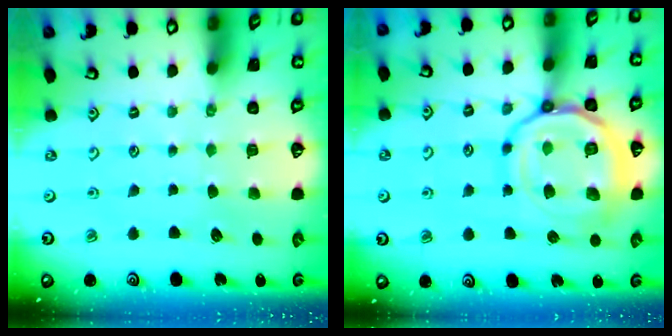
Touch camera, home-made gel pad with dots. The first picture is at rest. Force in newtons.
{"total": 17.5, "press": 17.4, "slide": 1.6}